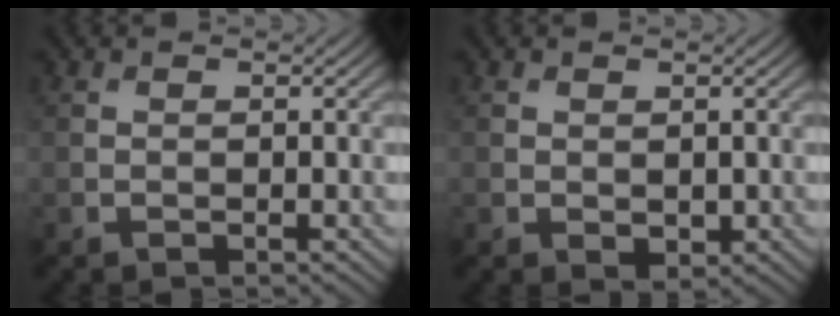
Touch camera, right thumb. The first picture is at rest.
{"total": 1.2, "force": [0.3, 0.9, 0.8], "torque": [-0.014, -0.006, 0.010]}